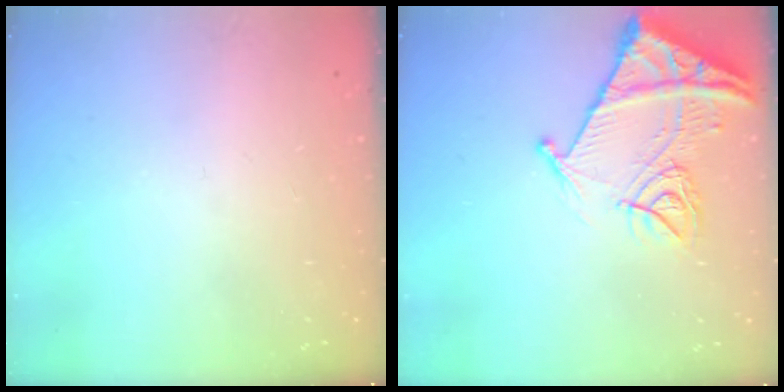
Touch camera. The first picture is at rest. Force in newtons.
{"total": 14.9, "press": 14.8, "slide": 1.6}